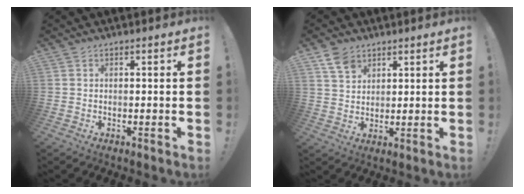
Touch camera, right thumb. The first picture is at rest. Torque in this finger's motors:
{"motor_torque": [-0.13, 0.36, 0.00, 0.28, 0.00]}